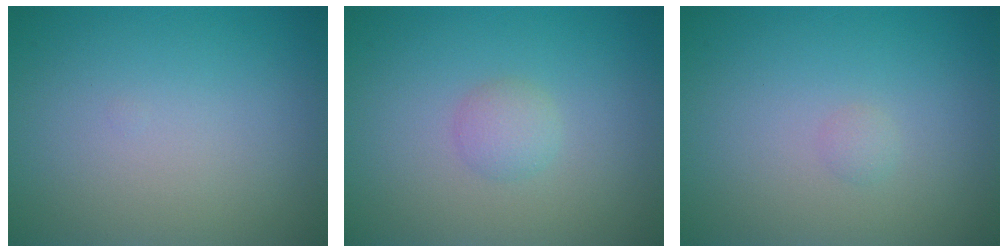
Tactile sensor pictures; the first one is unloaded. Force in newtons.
{"total": 1.4, "press": 1.4, "slide": 0.0}
{"total": 0.6, "press": 0.6, "slide": 0.0}